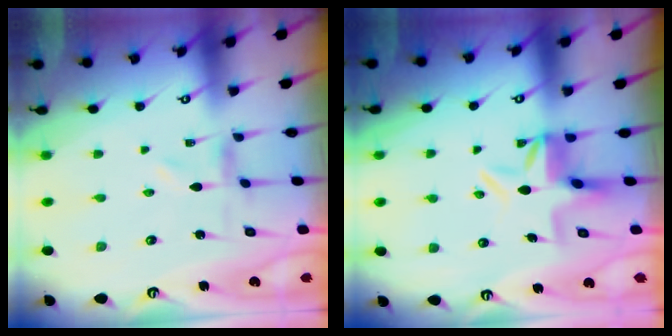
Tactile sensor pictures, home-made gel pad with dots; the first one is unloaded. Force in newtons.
{"total": 6.2, "press": 5.7, "slide": 2.4}